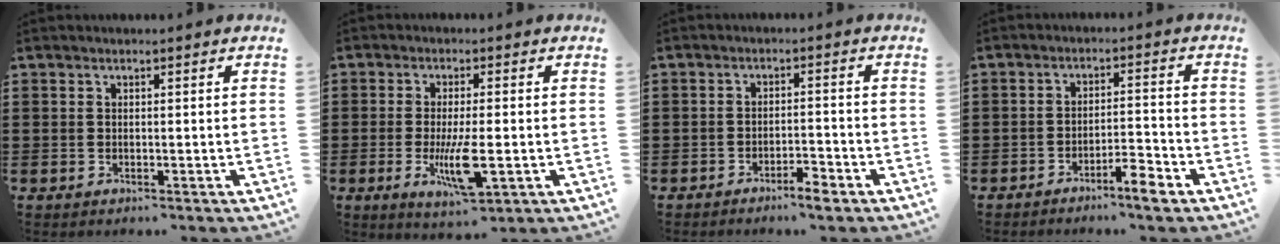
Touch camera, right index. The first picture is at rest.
{"total": 8.1, "force": [-2.0, 2.2, 7.5], "torque": [-0.156, -0.021, -0.034]}
{"total": 3.1, "force": [-2.8, 0.6, 1.3], "torque": [-0.023, 0.005, -0.055]}
{"total": 4.6, "force": [-3.9, 0.7, 2.4], "torque": [-0.039, 0.009, -0.072]}